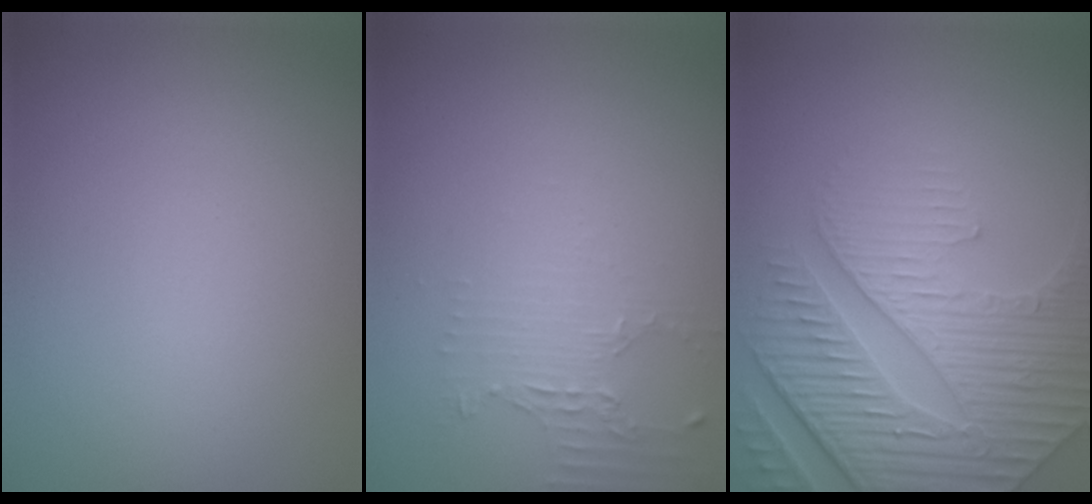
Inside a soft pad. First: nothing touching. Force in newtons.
{"total": 2.0, "press": 1.4, "slide": 1.4}
{"total": 6.9, "press": 5.6, "slide": 4.0}